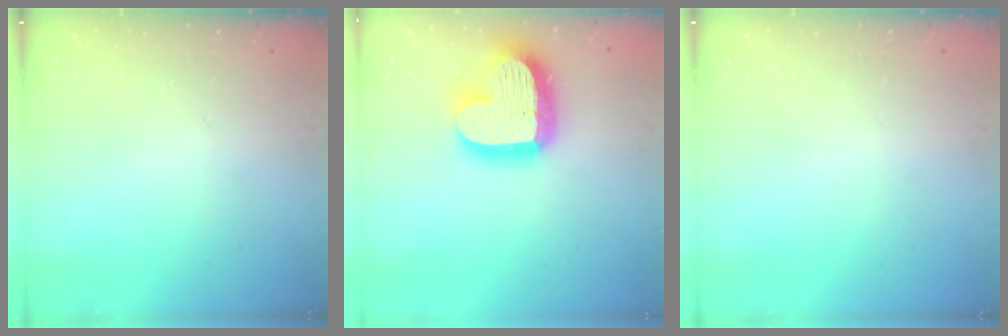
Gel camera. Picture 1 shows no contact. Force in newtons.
{"total": 22.4, "press": 22.4, "slide": 1.9}
{"total": 0.0}